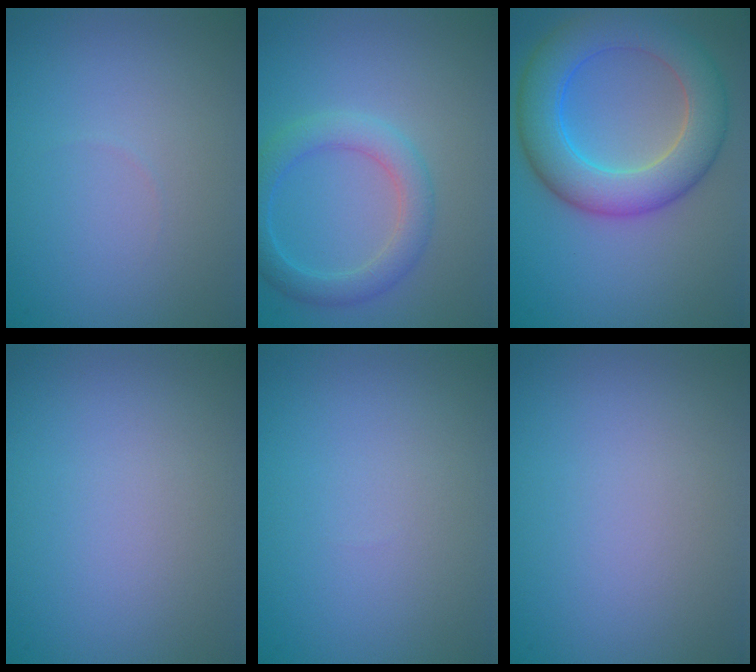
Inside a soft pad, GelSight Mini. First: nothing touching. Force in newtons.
{"total": 3.4, "press": 3.4, "slide": 0.2}
{"total": 7.9, "press": 7.9, "slide": 0.3}
{"total": 0.0}
{"total": 0.0}
{"total": 0.0}